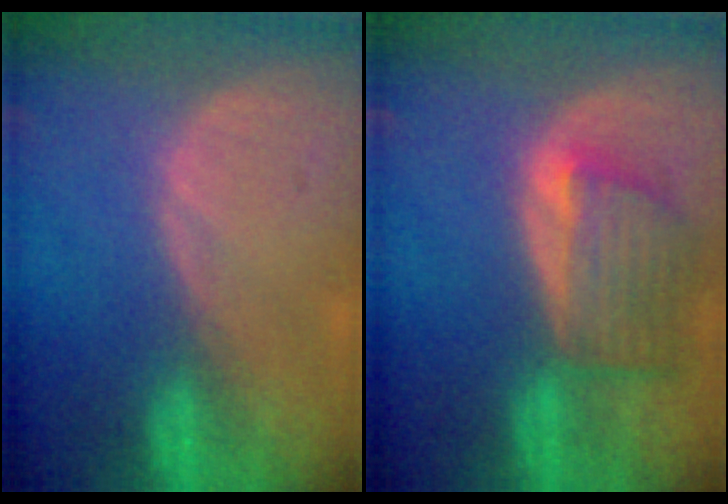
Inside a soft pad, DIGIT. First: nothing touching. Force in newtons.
{"total": 7.0, "press": 6.6, "slide": 2.4}